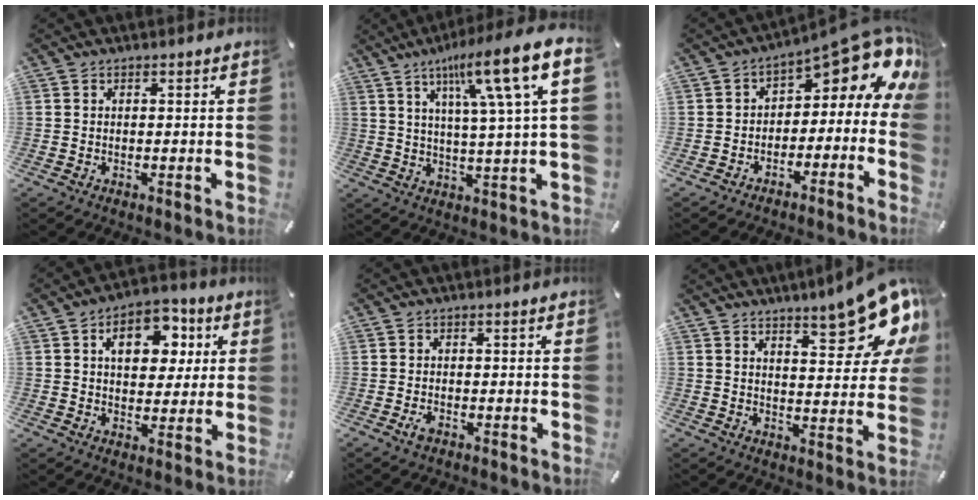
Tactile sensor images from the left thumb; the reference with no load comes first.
{"total": 16.1, "force": [7.1, 2.1, 14.3], "torque": [-0.231, -0.028, 0.098]}
{"total": 11.2, "force": [6.0, 4.9, 8.0], "torque": [-0.100, -0.054, 0.091]}
{"total": 10.7, "force": [3.5, 7.6, 6.7], "torque": [-0.083, -0.003, 0.055]}
{"total": 1.9, "force": [-1.0, 1.1, 1.2], "torque": [-0.037, -0.002, -0.023]}
{"total": 15.8, "force": [11.0, 5.2, 10.2], "torque": [-0.127, -0.077, 0.178]}